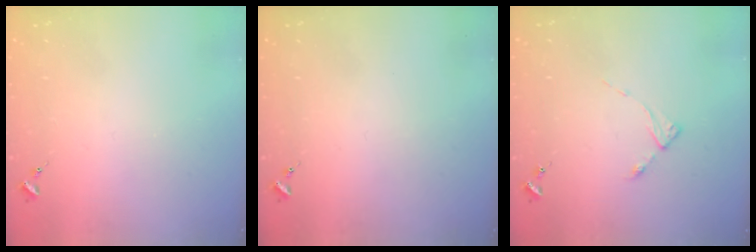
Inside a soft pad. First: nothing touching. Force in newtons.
{"total": 0.0}
{"total": 2.7, "press": 2.7, "slide": 0.4}